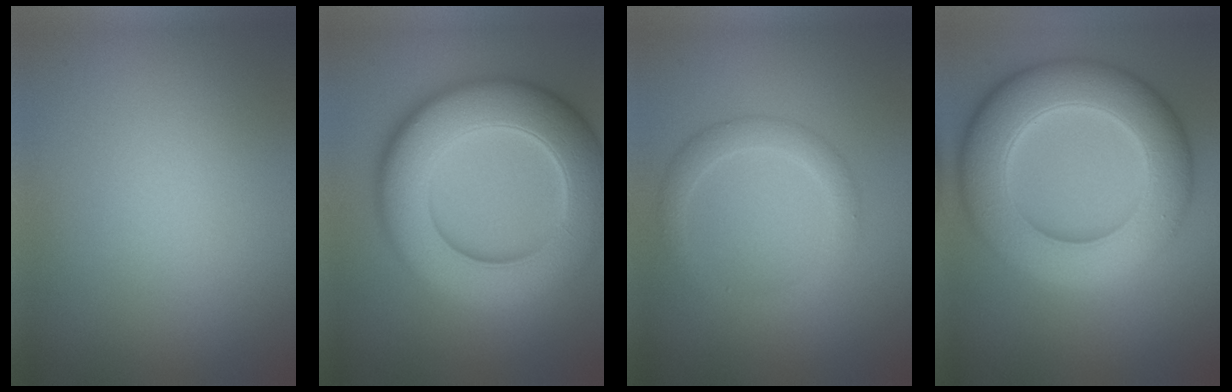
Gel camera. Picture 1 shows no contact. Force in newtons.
{"total": 11.7, "press": 11.7, "slide": 0.9}
{"total": 2.2, "press": 2.2, "slide": 0.0}
{"total": 10.9, "press": 10.9, "slide": 0.0}